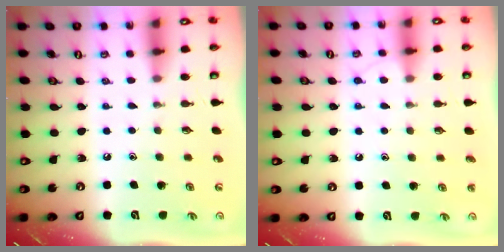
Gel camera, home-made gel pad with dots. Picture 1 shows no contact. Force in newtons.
{"total": 8.9, "press": 8.9, "slide": 0.9}